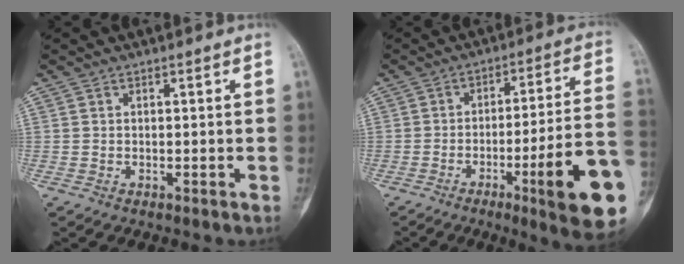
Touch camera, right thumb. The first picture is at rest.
{"total": 19.1, "force": [-6.8, 2.2, 17.7], "torque": [-0.202, 0.020, -0.096]}